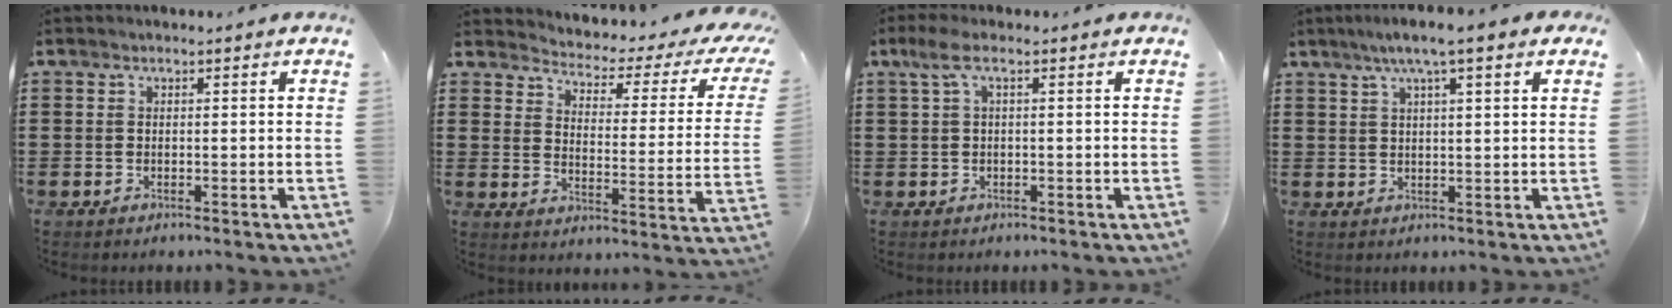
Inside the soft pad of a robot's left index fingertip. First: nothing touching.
{"total": 2.3, "force": [1.6, 0.7, 1.4], "torque": [-0.036, -0.027, 0.014]}
{"total": 3.0, "force": [0.2, 0.6, 2.9], "torque": [-0.069, -0.002, -0.004]}
{"total": 5.1, "force": [3.2, 0.1, 4.0], "torque": [-0.084, 0.004, 0.055]}